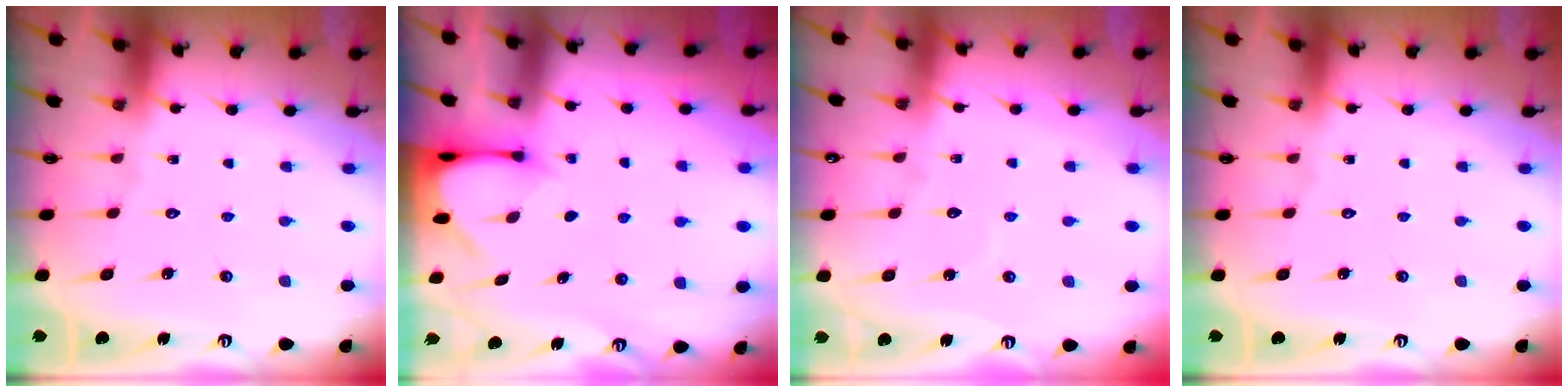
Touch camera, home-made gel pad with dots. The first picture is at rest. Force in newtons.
{"total": 3.4, "press": 3.4, "slide": 0.3}
{"total": 4.5, "press": 4.4, "slide": 0.5}
{"total": 0.0}